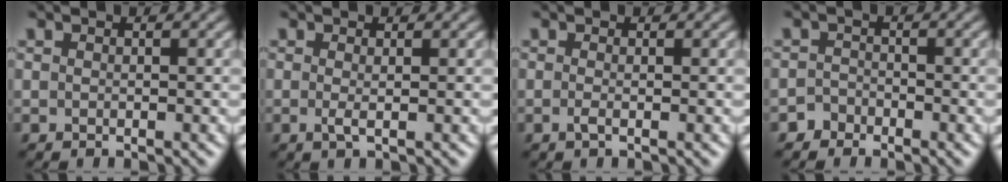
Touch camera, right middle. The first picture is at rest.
{"total": 1.1, "force": [-0.1, 0.1, 1.0], "torque": [-0.025, -0.001, -0.002]}
{"total": 0.8, "force": [-0.3, 0.1, 0.7], "torque": [-0.019, -0.003, -0.005]}
{"total": 1.4, "force": [-1.2, 0.8, -0.1], "torque": [0.007, 0.010, -0.023]}